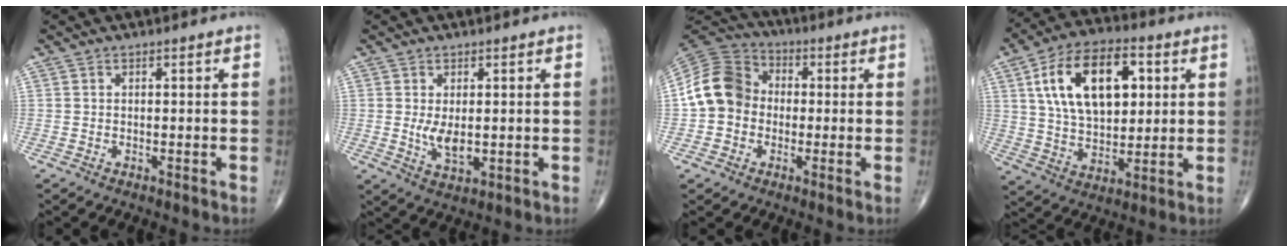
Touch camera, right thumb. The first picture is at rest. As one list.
[{"total": 4.9, "force": [0.1, 2.4, 4.3], "torque": [-0.074, -0.014, 0.010]}, {"total": 11.7, "force": [-0.6, 10.0, 6.1], "torque": [-0.104, 0.035, -0.025]}, {"total": 18.9, "force": [5.4, 10.6, 14.6], "torque": [-0.226, -0.001, 0.094]}]